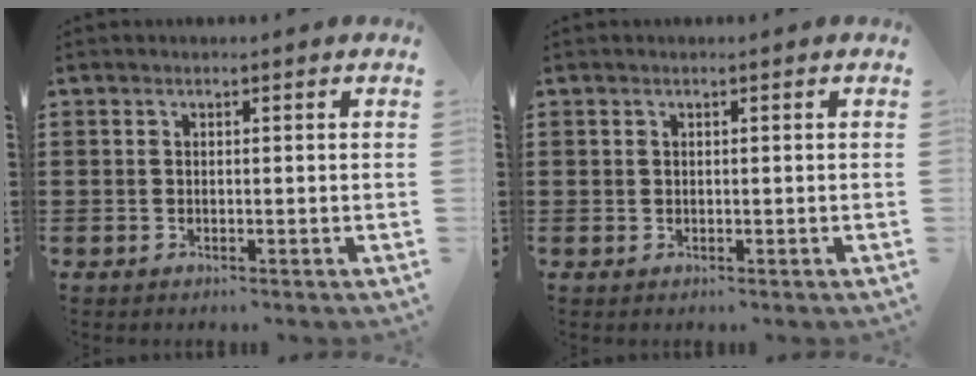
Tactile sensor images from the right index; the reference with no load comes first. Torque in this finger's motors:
{"motor_torque": [0.29, 0.26, 0.00, -0.01]}